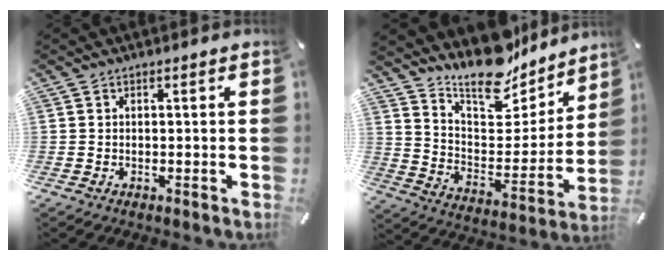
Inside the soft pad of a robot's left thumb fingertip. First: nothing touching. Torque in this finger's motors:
{"motor_torque": [1.58, -1.05, 0.73, -2.04, -0.02]}